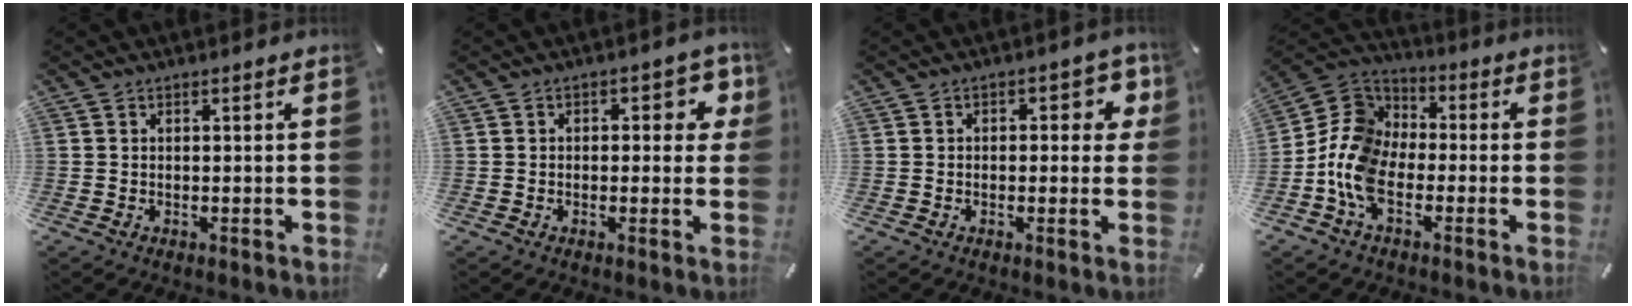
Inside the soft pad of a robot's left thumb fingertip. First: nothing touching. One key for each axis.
{"total": 5.5, "fx": 1.1, "fy": 3.2, "fz": 4.3, "tx": -0.047, "ty": -0.001, "tz": 0.011}
{"total": 5.4, "fx": 0.9, "fy": 3.2, "fz": 4.2, "tx": -0.045, "ty": -0.001, "tz": 0.007}
{"total": 11.6, "fx": -5.5, "fy": 7.9, "fz": 6.5, "tx": -0.159, "ty": 0.020, "tz": -0.109}